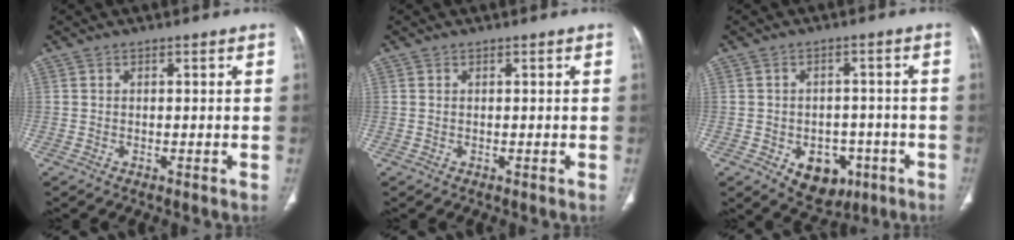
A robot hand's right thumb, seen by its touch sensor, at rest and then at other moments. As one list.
[{"total": 0.0}, {"total": 9.0, "force": [-3.6, 6.4, 5.1], "torque": [-0.035, 0.020, -0.038]}]